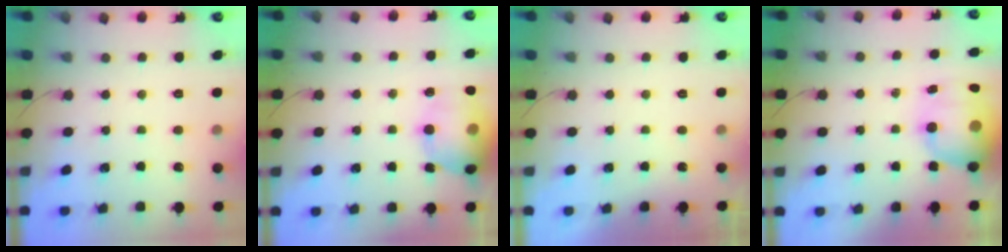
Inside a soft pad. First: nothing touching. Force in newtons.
{"total": 15.8, "press": 15.4, "slide": 3.3}
{"total": 0.0}
{"total": 14.3, "press": 13.8, "slide": 3.9}